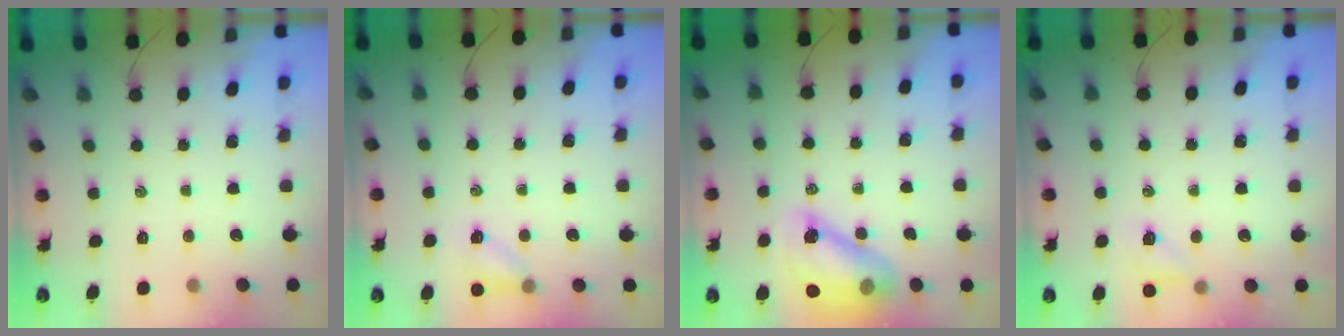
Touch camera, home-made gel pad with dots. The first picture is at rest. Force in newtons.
{"total": 5.6, "press": 5.4, "slide": 1.7}
{"total": 14.7, "press": 14.1, "slide": 4.1}
{"total": 6.4, "press": 6.2, "slide": 1.6}